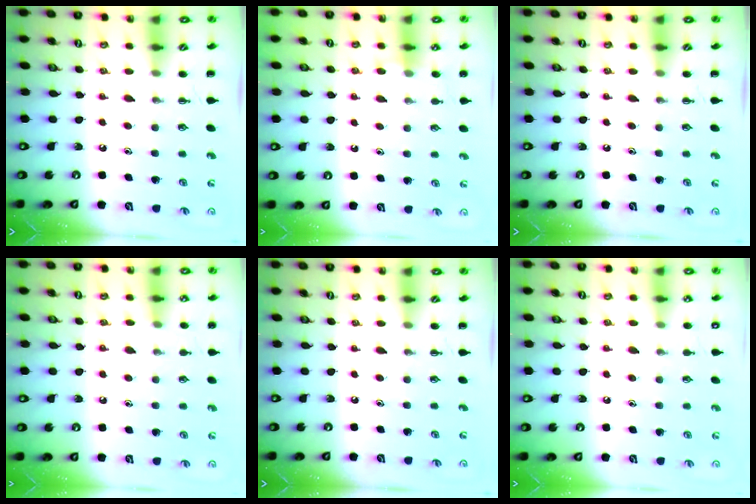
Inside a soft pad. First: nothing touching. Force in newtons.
{"total": 7.5, "press": 7.1, "slide": 2.2}
{"total": 0.0}
{"total": 7.8, "press": 7.5, "slide": 2.0}
{"total": 0.0}
{"total": 5.4, "press": 5.1, "slide": 1.7}